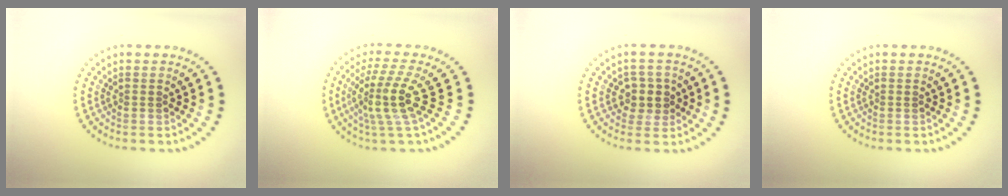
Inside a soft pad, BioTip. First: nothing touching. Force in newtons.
{"total": 4.2, "press": 3.1, "slide": 2.7}
{"total": 2.6, "press": 2.4, "slide": 0.9}
{"total": 0.0}